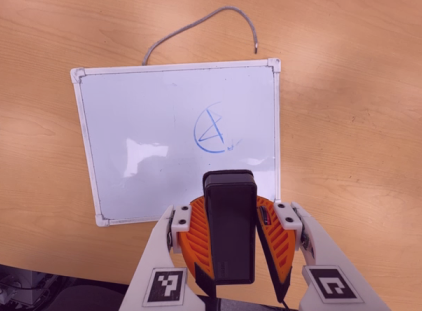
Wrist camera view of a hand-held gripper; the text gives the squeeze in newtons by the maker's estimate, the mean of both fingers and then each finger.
{"total": 10.9, "left": 10.1, "right": 11.6}